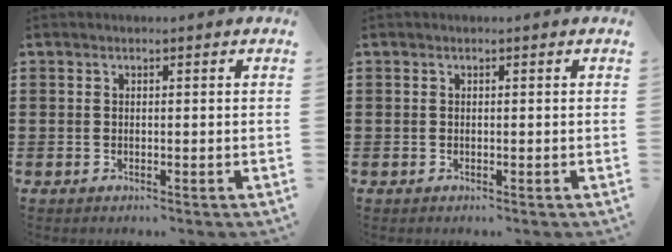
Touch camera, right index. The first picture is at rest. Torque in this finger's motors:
{"motor_torque": [1.24, 0.90, 0.01, -0.01]}